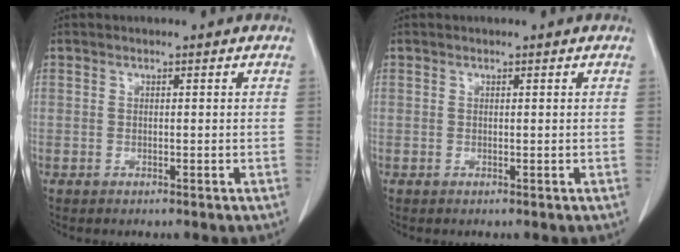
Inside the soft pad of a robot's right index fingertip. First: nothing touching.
{"total": 0.0}